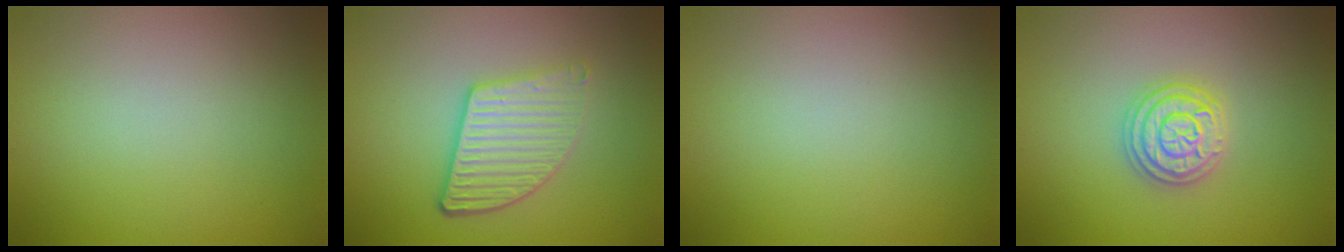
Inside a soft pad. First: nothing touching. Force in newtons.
{"total": 4.3, "press": 3.5, "slide": 2.6}
{"total": 0.0}
{"total": 3.7, "press": 3.7, "slide": 0.5}